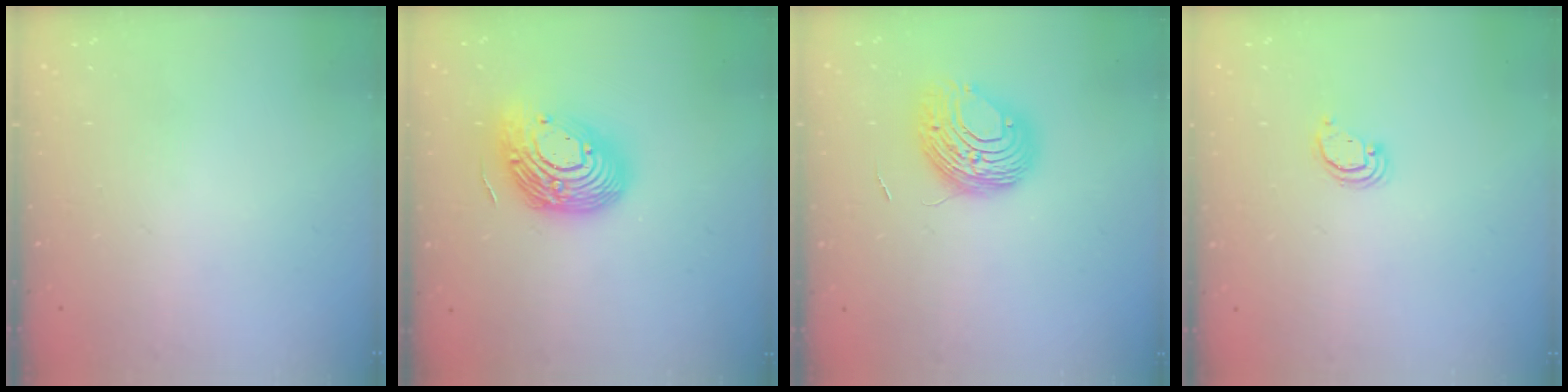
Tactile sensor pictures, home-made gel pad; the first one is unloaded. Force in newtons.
{"total": 17.9, "press": 17.9, "slide": 1.2}
{"total": 9.5, "press": 9.5, "slide": 0.7}
{"total": 2.4, "press": 2.4, "slide": 0.2}